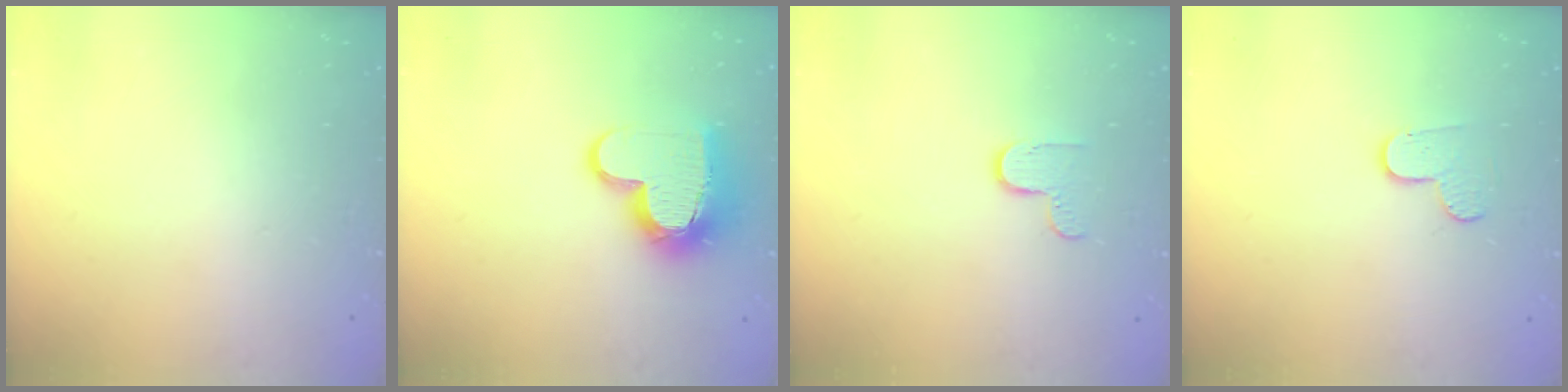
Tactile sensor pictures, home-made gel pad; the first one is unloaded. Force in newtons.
{"total": 12.7, "press": 12.7, "slide": 1.4}
{"total": 4.7, "press": 4.7, "slide": 0.4}
{"total": 4.1, "press": 4.1, "slide": 0.3}